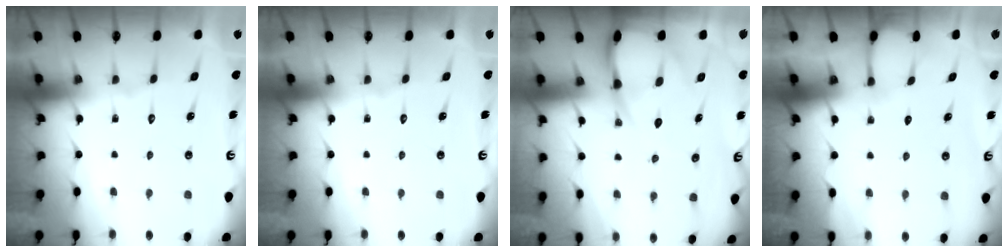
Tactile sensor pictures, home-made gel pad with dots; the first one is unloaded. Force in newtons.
{"total": 0.0}
{"total": 9.1, "press": 9.1, "slide": 1.0}
{"total": 2.6, "press": 2.6, "slide": 0.3}